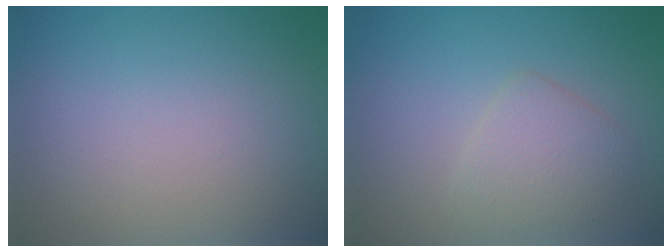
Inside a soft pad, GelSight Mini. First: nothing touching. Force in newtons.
{"total": 2.6, "press": 2.6, "slide": 0.0}